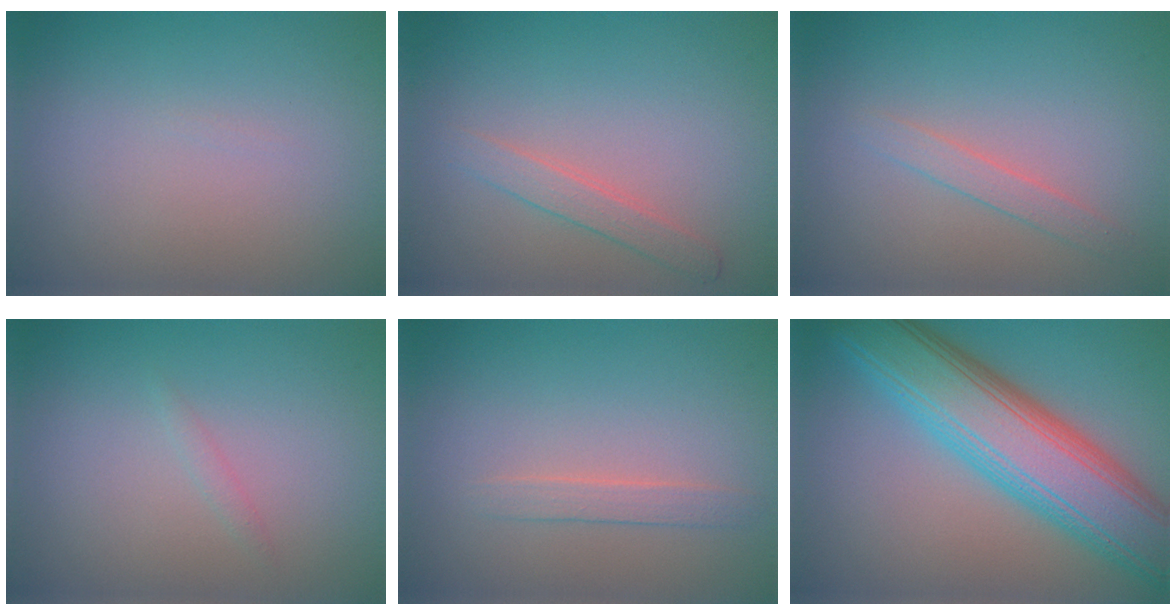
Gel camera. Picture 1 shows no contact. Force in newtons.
{"total": 1.7, "press": 1.7, "slide": 0.1}
{"total": 1.4, "press": 1.3, "slide": 0.1}
{"total": 0.6, "press": 0.6, "slide": 0.0}
{"total": 1.3, "press": 1.3, "slide": 0.1}
{"total": 10.2, "press": 10.2, "slide": 0.4}